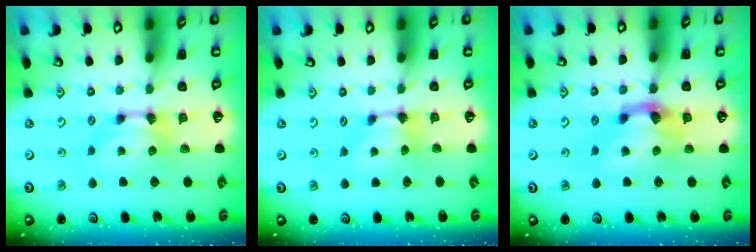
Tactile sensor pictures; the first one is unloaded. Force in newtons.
{"total": 0.7, "press": 0.4, "slide": 0.6}
{"total": 2.6, "press": 1.9, "slide": 1.7}